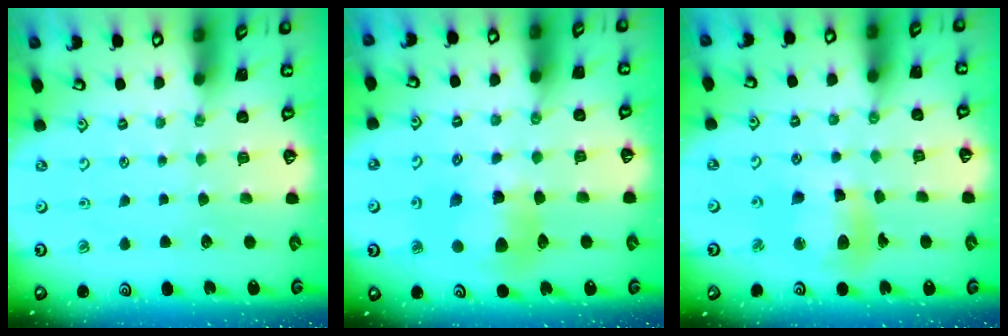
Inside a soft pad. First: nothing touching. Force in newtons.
{"total": 9.8, "press": 9.8, "slide": 1.0}
{"total": 12.0, "press": 11.7, "slide": 2.6}